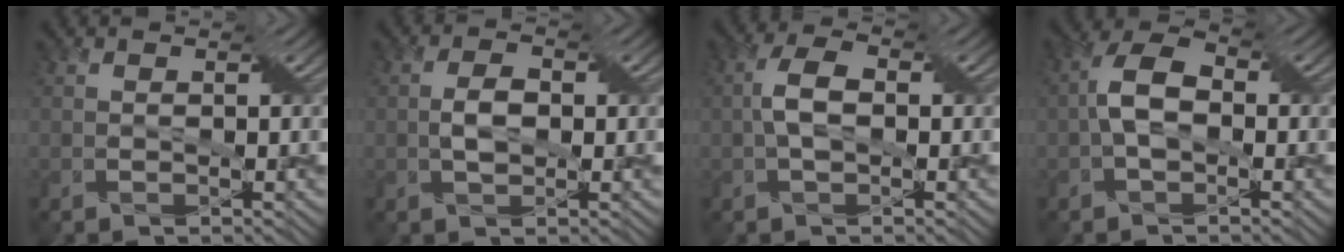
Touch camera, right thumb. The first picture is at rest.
{"total": 3.2, "force": [-0.2, 1.9, 2.5], "torque": [-0.054, 0.001, -0.004]}
{"total": 4.0, "force": [-0.2, 2.2, 3.3], "torque": [-0.073, 0.007, -0.007]}
{"total": 5.4, "force": [-0.6, 3.3, 4.3], "torque": [-0.090, 0.011, -0.019]}